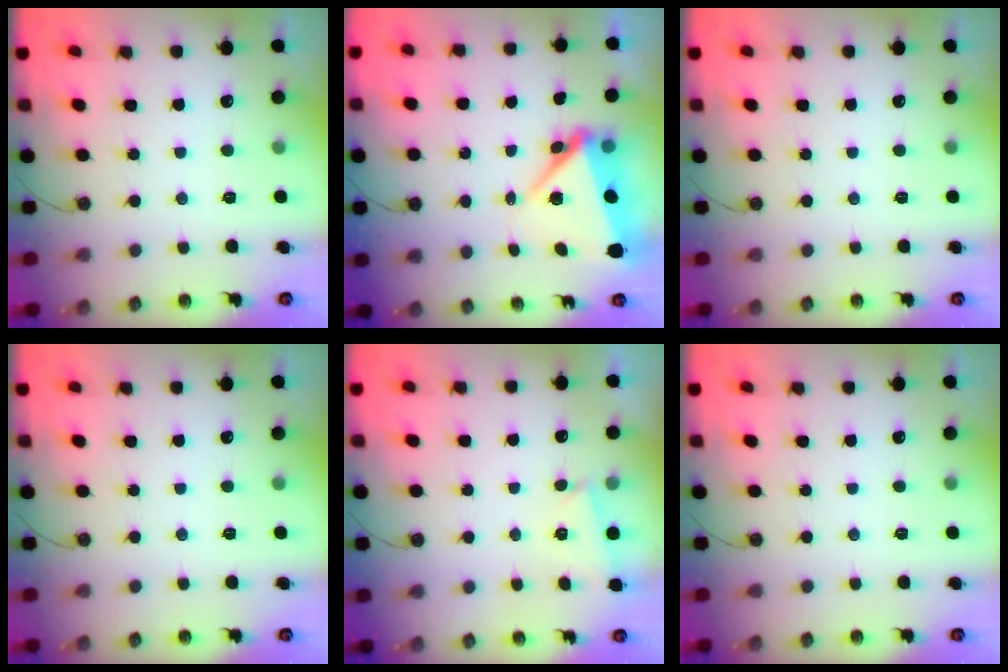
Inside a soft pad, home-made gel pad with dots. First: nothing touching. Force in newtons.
{"total": 7.2, "press": 6.9, "slide": 1.8}
{"total": 0.0}
{"total": 0.0}
{"total": 4.8, "press": 0.8, "slide": 4.7}
{"total": 0.0}